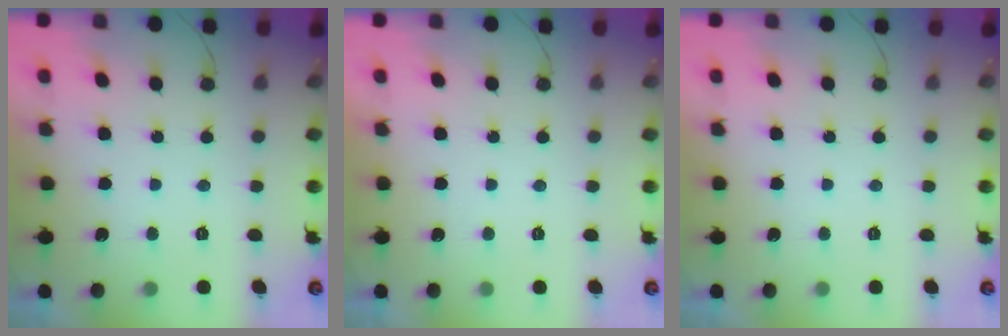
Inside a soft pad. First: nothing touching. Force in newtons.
{"total": 1.8, "press": 1.8, "slide": 0.1}
{"total": 0.0}